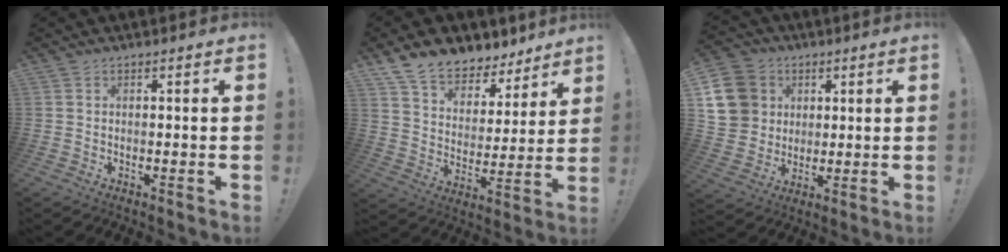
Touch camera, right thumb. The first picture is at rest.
{"total": 12.3, "force": [10.3, 5.9, 3.5], "torque": [-0.070, -0.083, 0.191]}
{"total": 14.7, "force": [4.3, 12.9, 5.6], "torque": [-0.081, -0.007, 0.090]}